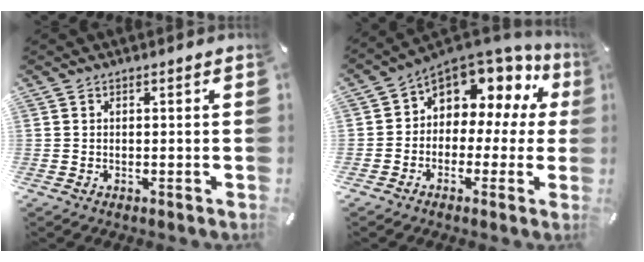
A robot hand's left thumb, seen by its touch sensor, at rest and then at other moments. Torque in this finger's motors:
{"motor_torque": [0.55, 1.17, 0.80, 0.48, 0.10]}